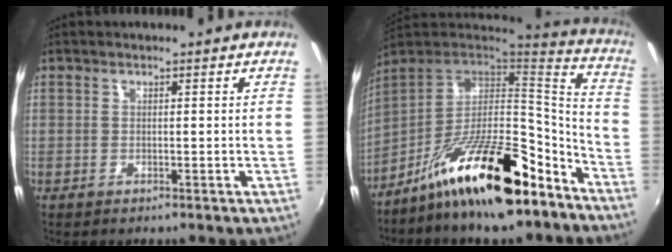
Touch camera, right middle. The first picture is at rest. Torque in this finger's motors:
{"motor_torque": [1.09, -1.05, 0.78, 0.21]}